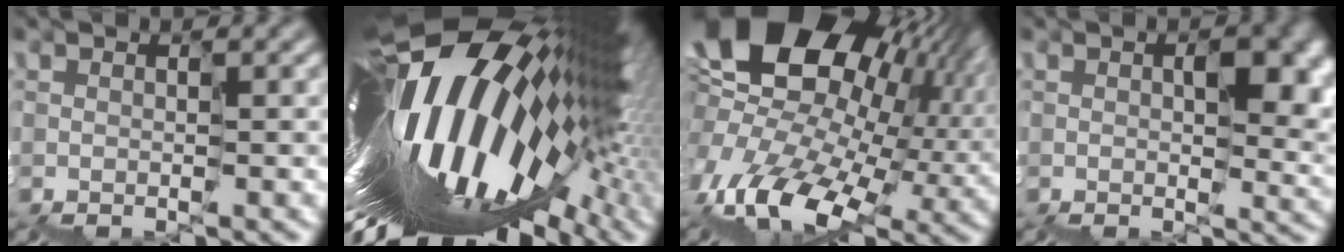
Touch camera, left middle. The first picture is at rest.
{"total": 16.0, "force": [-1.1, 7.7, 14.0], "torque": [-0.235, -0.007, -0.021]}
{"total": 16.3, "force": [2.1, 10.4, 12.3], "torque": [-0.192, -0.007, 0.049]}
{"total": 7.6, "force": [1.5, 4.4, 6.0], "torque": [-0.070, -0.011, 0.037]}